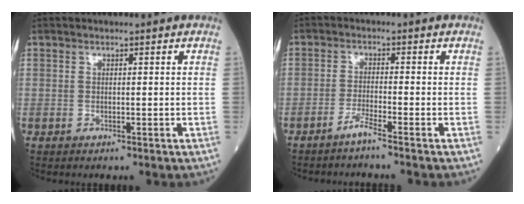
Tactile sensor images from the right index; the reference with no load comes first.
{"total": 2.5, "force": [-2.1, -0.7, 1.2], "torque": [-0.028, -0.003, -0.044]}